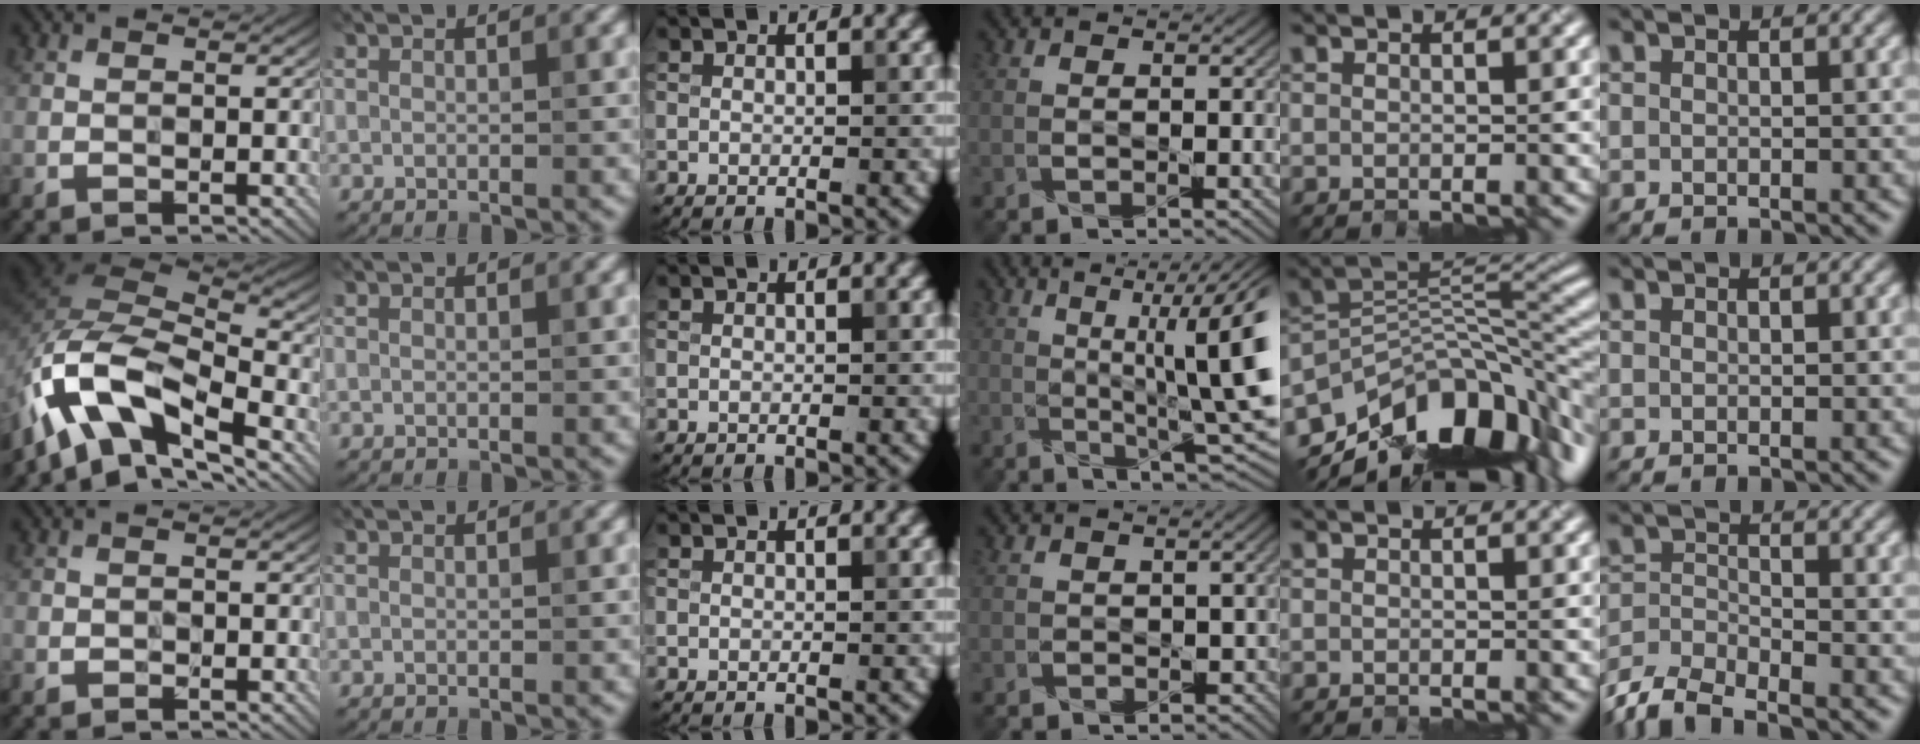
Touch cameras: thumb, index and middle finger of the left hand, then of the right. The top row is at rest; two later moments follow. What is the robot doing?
{"motion": "close", "object": "stapler"}